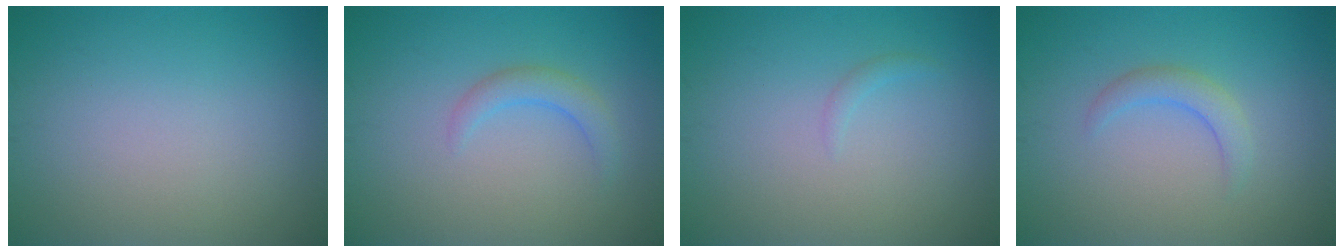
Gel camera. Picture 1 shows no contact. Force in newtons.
{"total": 1.9, "press": 1.9, "slide": 0.3}
{"total": 0.6, "press": 0.6, "slide": 0.1}
{"total": 2.0, "press": 2.0, "slide": 0.3}